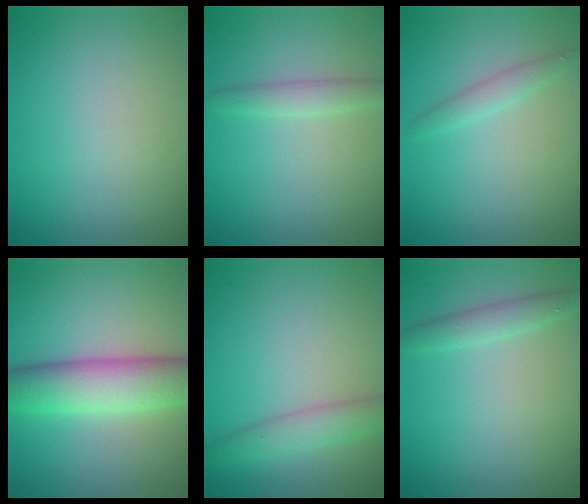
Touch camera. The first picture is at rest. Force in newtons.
{"total": 1.6, "press": 1.6, "slide": 0.0}
{"total": 1.4, "press": 1.4, "slide": 0.0}
{"total": 6.7, "press": 6.6, "slide": 0.3}
{"total": 2.7, "press": 2.7, "slide": 0.1}
{"total": 1.8, "press": 1.8, "slide": 0.1}